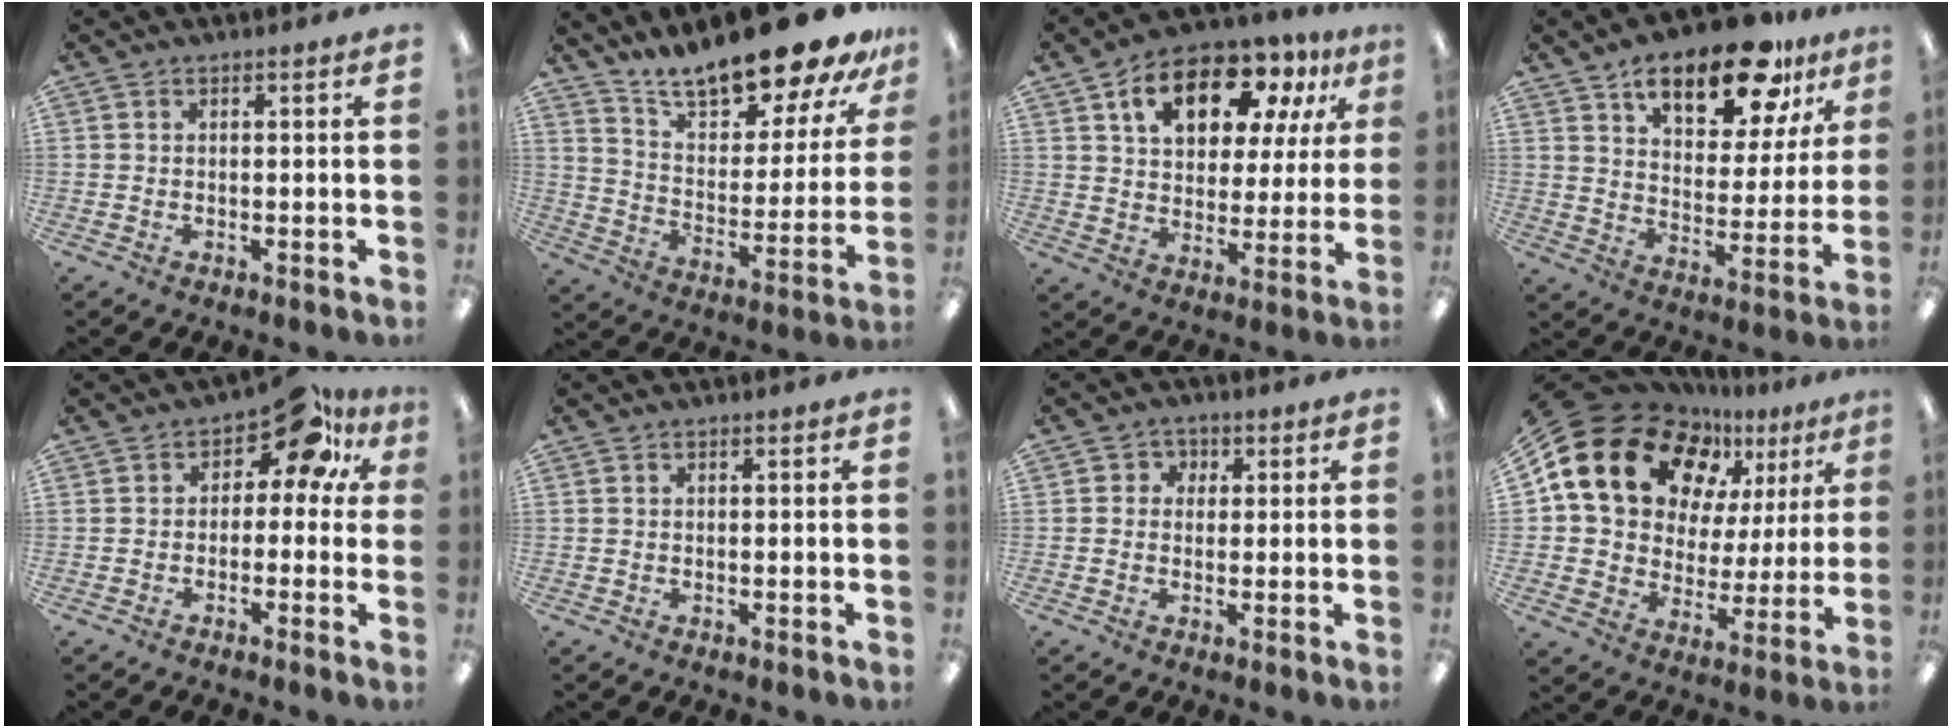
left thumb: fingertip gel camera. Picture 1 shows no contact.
{"total": 20.1, "force": [17.7, 4.8, 8.4], "torque": [-0.139, -0.130, 0.301]}
{"total": 15.6, "force": [8.7, 9.0, 9.3], "torque": [-0.151, -0.027, 0.151]}
{"total": 18.4, "force": [12.5, 7.8, 10.9], "torque": [-0.157, -0.065, 0.207]}
{"total": 10.0, "force": [5.1, 5.4, 6.7], "torque": [-0.085, -0.037, 0.086]}
{"total": 0.0}
{"total": 2.9, "force": [-0.2, 2.8, 0.8], "torque": [-0.020, 0.012, -0.006]}
{"total": 21.2, "force": [11.3, 14.3, 10.9], "torque": [-0.194, -0.058, 0.214]}